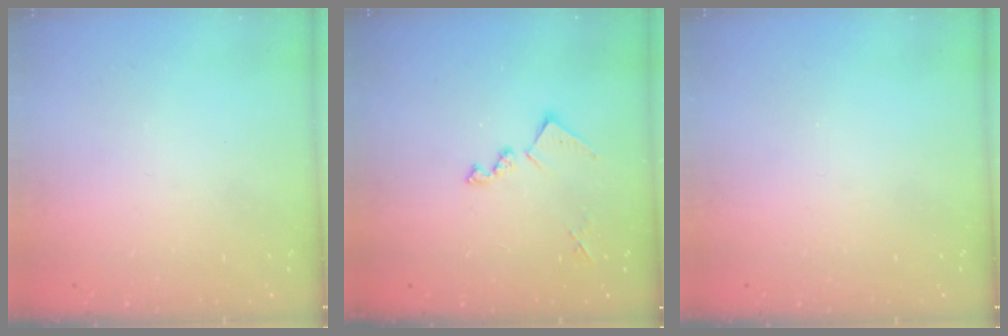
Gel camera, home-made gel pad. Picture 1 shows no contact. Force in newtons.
{"total": 10.8, "press": 10.8, "slide": 0.6}
{"total": 0.0}